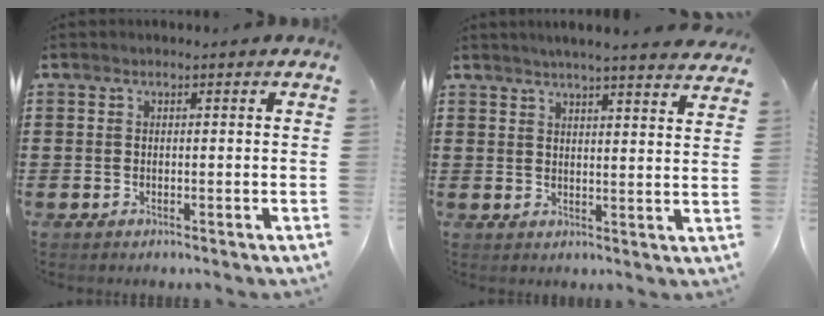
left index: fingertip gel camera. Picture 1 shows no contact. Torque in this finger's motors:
{"motor_torque": [2.14, 0.00, 0.48, 0.12]}